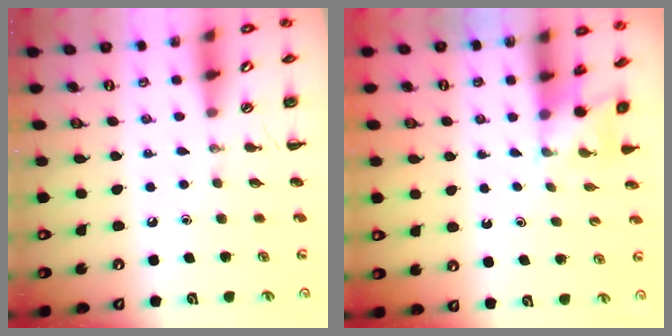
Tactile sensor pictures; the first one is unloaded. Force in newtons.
{"total": 2.3, "press": 2.2, "slide": 0.7}